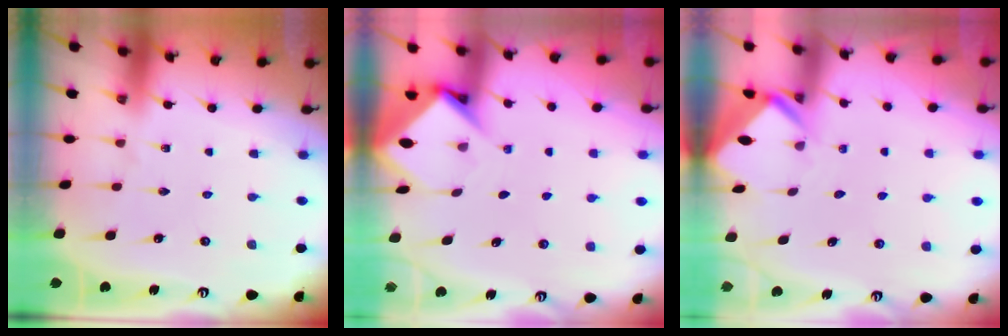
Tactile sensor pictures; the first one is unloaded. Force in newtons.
{"total": 4.6, "press": 4.6, "slide": 0.3}
{"total": 2.8, "press": 2.8, "slide": 0.2}